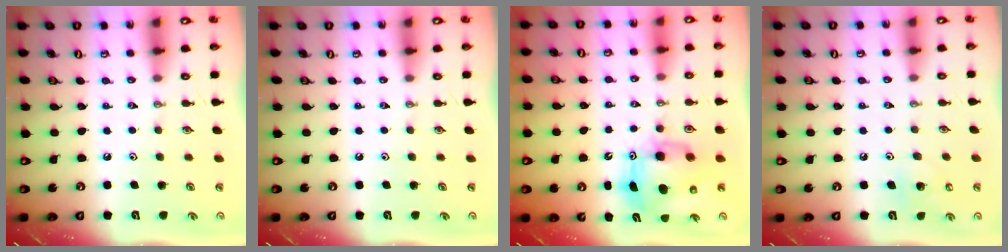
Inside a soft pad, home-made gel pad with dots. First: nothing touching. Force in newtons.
{"total": 0.0}
{"total": 9.7, "press": 9.7, "slide": 0.9}
{"total": 8.0, "press": 8.0, "slide": 0.4}